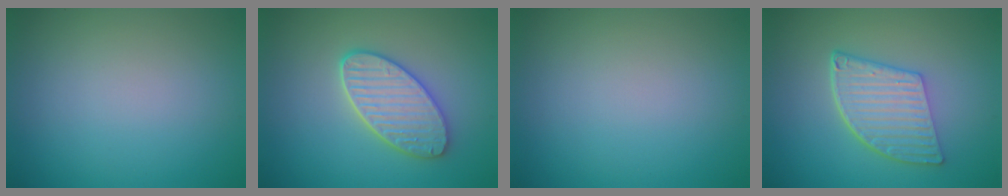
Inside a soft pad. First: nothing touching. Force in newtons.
{"total": 4.7, "press": 4.2, "slide": 2.1}
{"total": 0.0}
{"total": 5.8, "press": 4.2, "slide": 3.9}